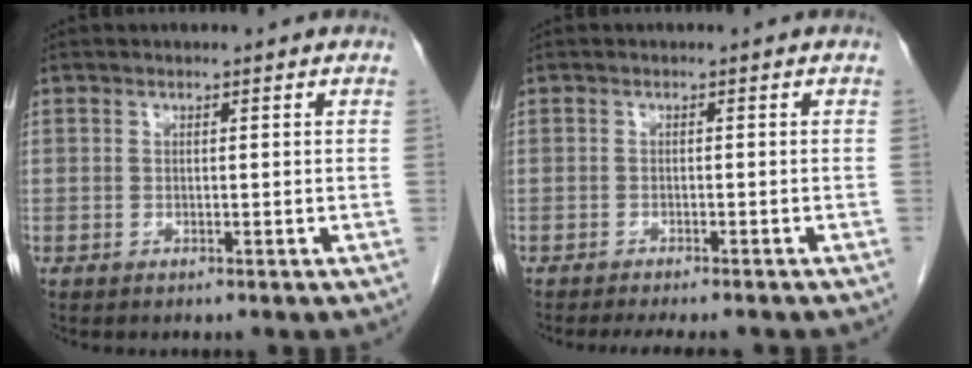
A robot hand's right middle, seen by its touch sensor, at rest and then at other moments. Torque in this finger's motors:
{"motor_torque": [0.06, -0.04, 0.02, 0.02]}